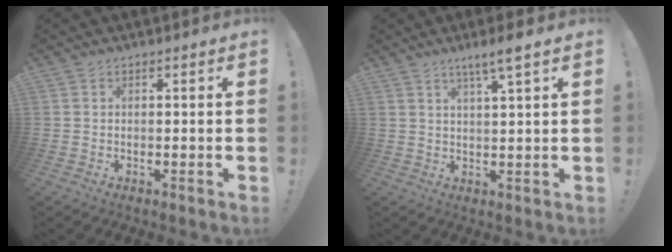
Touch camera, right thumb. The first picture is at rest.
{"total": 5.6, "force": [3.5, -0.1, 4.4], "torque": [-0.072, -0.016, 0.053]}